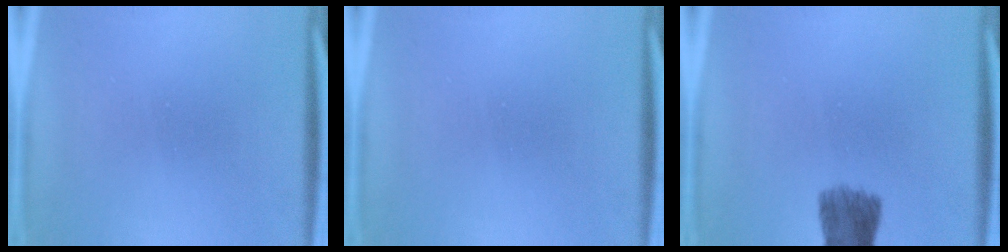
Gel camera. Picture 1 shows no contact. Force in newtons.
{"total": 0.0}
{"total": 6.6}